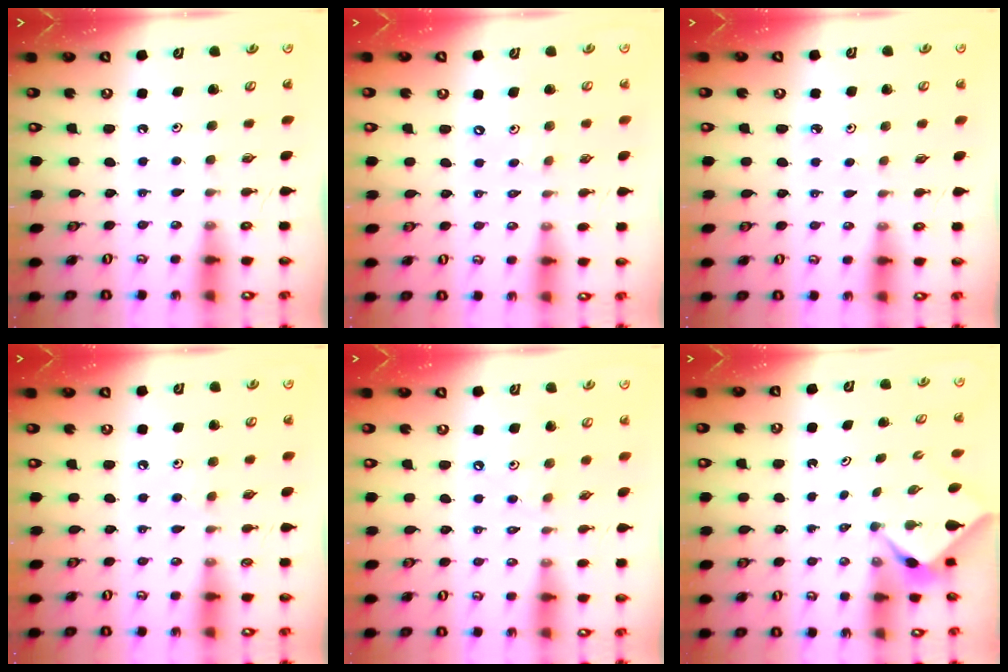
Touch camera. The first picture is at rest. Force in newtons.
{"total": 3.4, "press": 3.4, "slide": 0.5}
{"total": 2.2, "press": 2.2, "slide": 0.2}
{"total": 4.0, "press": 3.9, "slide": 0.7}
{"total": 2.5, "press": 2.5, "slide": 0.4}
{"total": 2.2, "press": 2.2, "slide": 0.2}